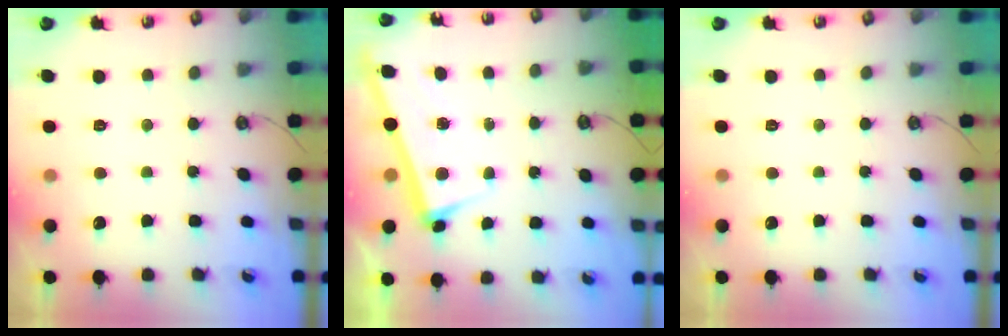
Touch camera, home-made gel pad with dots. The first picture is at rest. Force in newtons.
{"total": 2.6, "press": 2.5, "slide": 0.7}
{"total": 0.0}